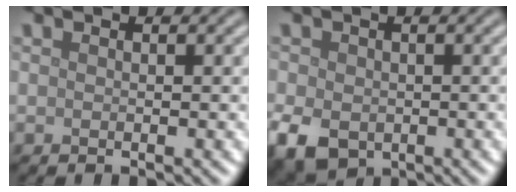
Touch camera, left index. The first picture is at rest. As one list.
[{"total": 5.2, "force": [-1.7, 3.9, 2.8], "torque": [-0.070, -0.018, -0.032]}]